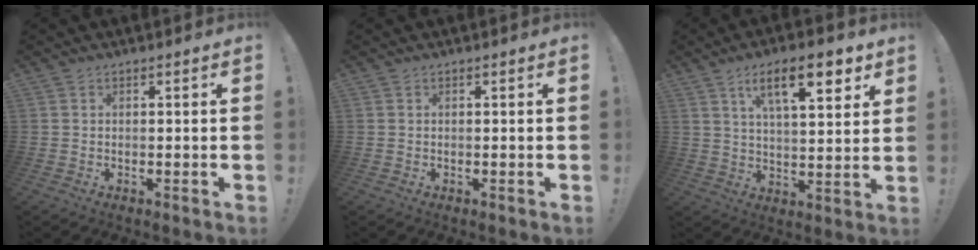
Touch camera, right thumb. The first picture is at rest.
{"total": 0.0}
{"total": 14.7, "force": [7.2, 5.0, 11.8], "torque": [-0.182, -0.017, 0.112]}